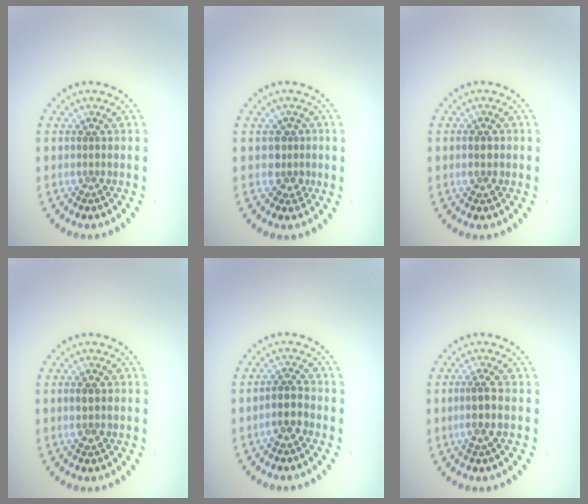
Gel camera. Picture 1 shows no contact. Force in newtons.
{"total": 1.8, "press": 1.4, "slide": 1.1}
{"total": 1.8, "press": 1.8, "slide": 0.1}
{"total": 1.3, "press": 1.3, "slide": 0.3}
{"total": 2.3, "press": 2.0, "slide": 1.2}
{"total": 1.7, "press": 1.5, "slide": 0.8}